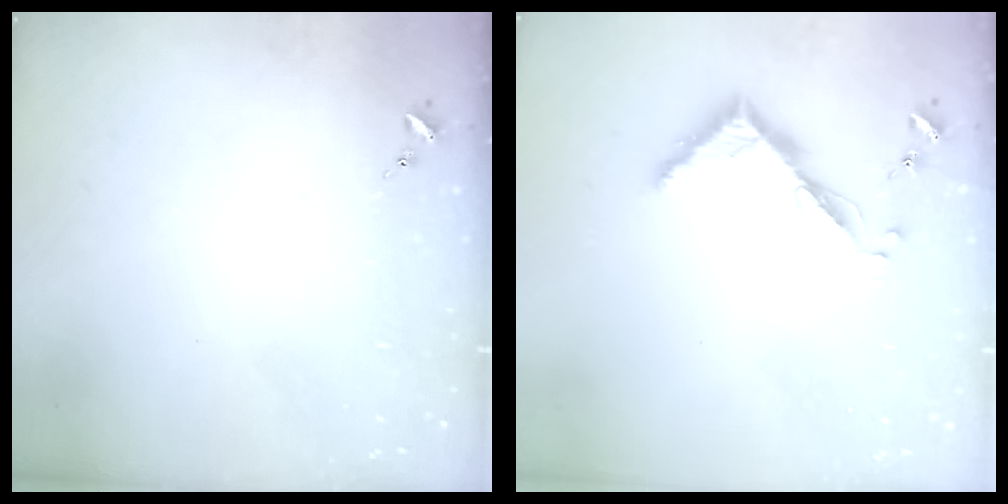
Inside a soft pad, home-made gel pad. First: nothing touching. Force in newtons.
{"total": 7.4, "press": 7.4, "slide": 0.7}